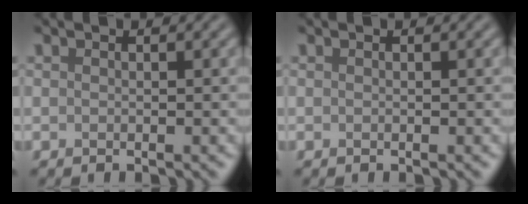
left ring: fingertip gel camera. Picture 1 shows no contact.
{"total": 0.0}